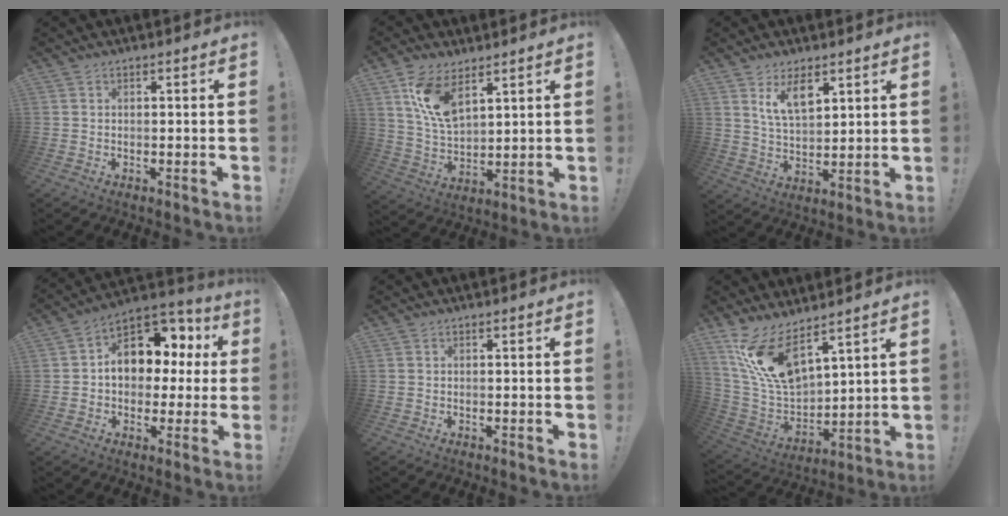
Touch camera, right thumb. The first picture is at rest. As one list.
[{"total": 11.9, "force": [7.1, 6.1, 7.4], "torque": [-0.152, -0.035, 0.134]}, {"total": 9.9, "force": [6.3, 5.1, 5.7], "torque": [-0.099, -0.028, 0.119]}, {"total": 13.9, "force": [3.4, 10.5, 8.5], "torque": [-0.112, -0.016, 0.064]}, {"total": 0.0}, {"total": 15.2, "force": [10.5, 6.0, 9.2], "torque": [-0.190, -0.073, 0.196]}]